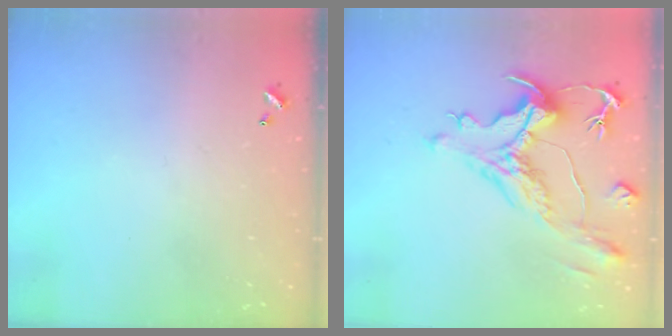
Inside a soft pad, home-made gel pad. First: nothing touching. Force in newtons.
{"total": 1.9, "press": 0.9, "slide": 1.6}